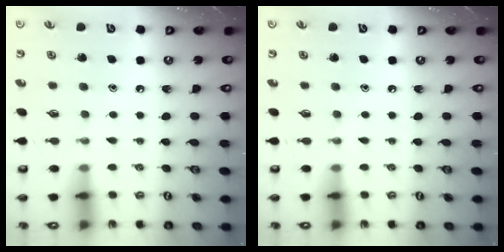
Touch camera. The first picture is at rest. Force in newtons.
{"total": 0.0}